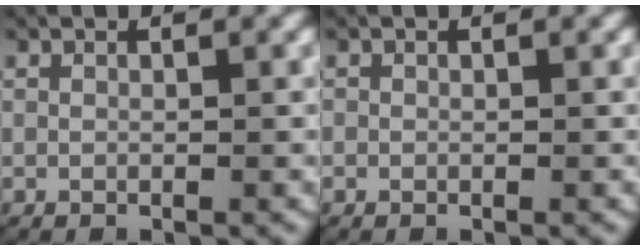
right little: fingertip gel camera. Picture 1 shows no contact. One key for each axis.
{"total": 0.0}